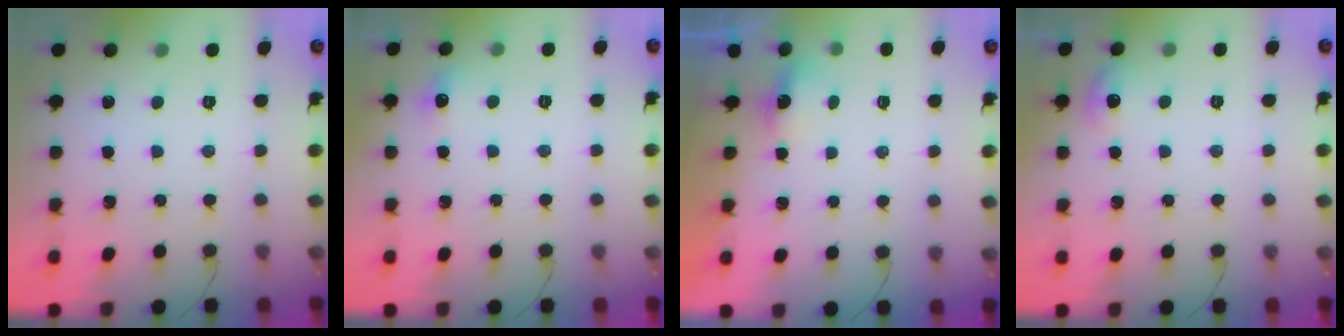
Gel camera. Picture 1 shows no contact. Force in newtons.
{"total": 4.6, "press": 4.3, "slide": 1.5}
{"total": 2.9, "press": 2.8, "slide": 0.8}
{"total": 6.4, "press": 5.8, "slide": 2.7}